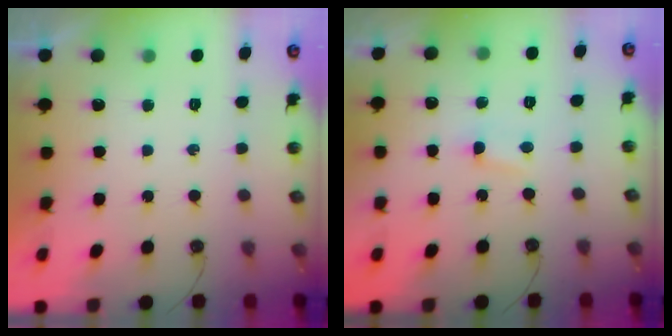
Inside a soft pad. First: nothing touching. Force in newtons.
{"total": 1.2, "press": 1.1, "slide": 0.2}